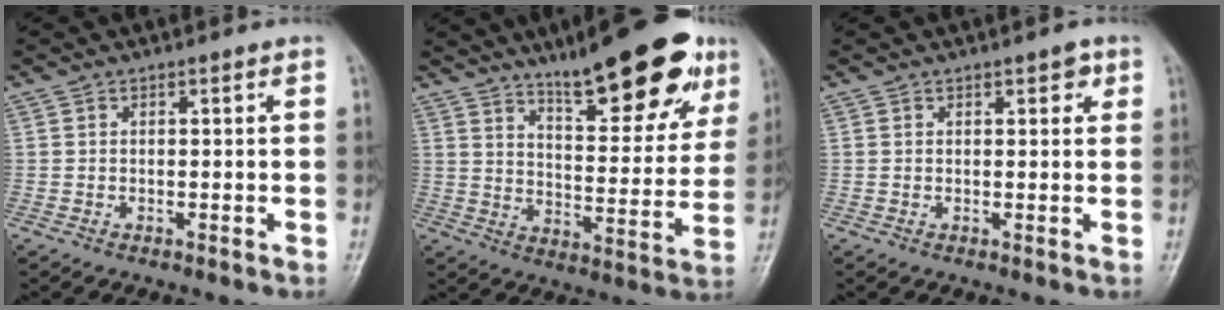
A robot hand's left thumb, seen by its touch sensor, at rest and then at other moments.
{"total": 20.0, "force": [13.2, 5.5, 14.0], "torque": [-0.157, -0.059, 0.200]}
{"total": 2.4, "force": [1.2, 1.3, 1.7], "torque": [-0.004, -0.001, 0.012]}